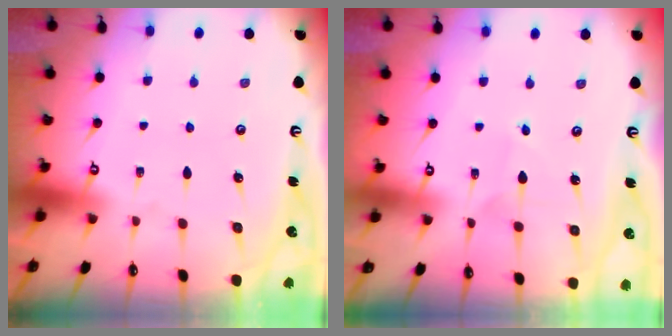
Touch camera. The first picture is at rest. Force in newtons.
{"total": 3.6, "press": 3.5, "slide": 0.3}